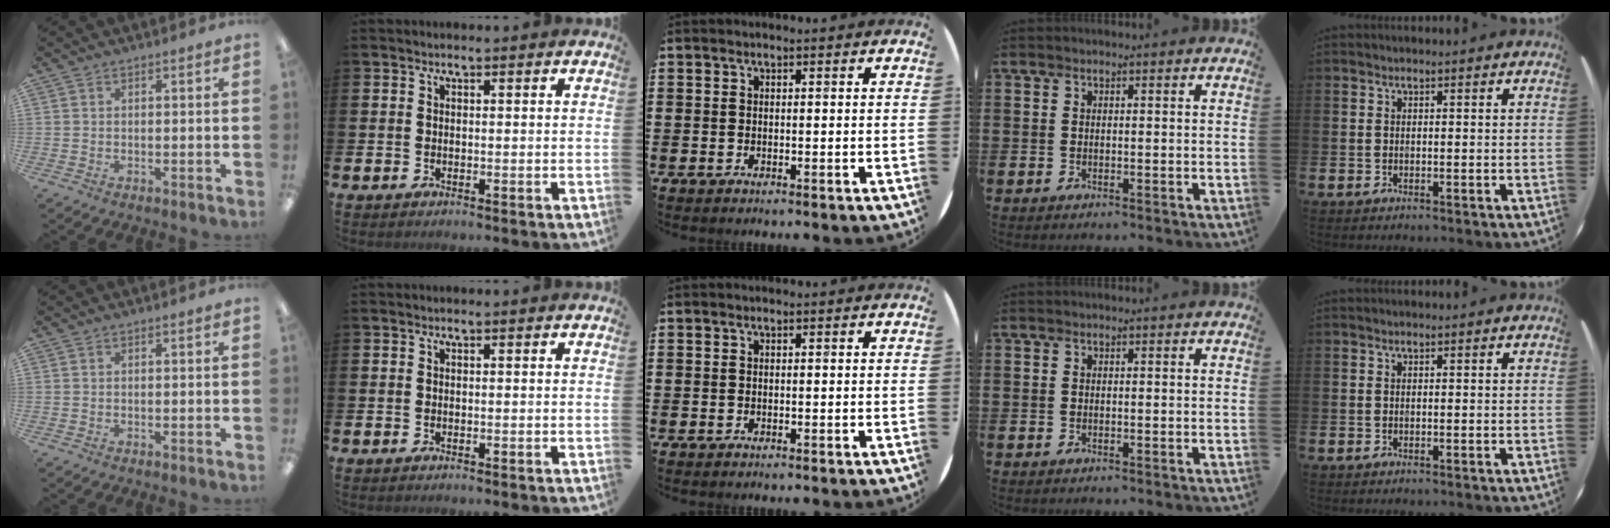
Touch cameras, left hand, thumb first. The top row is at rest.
{}